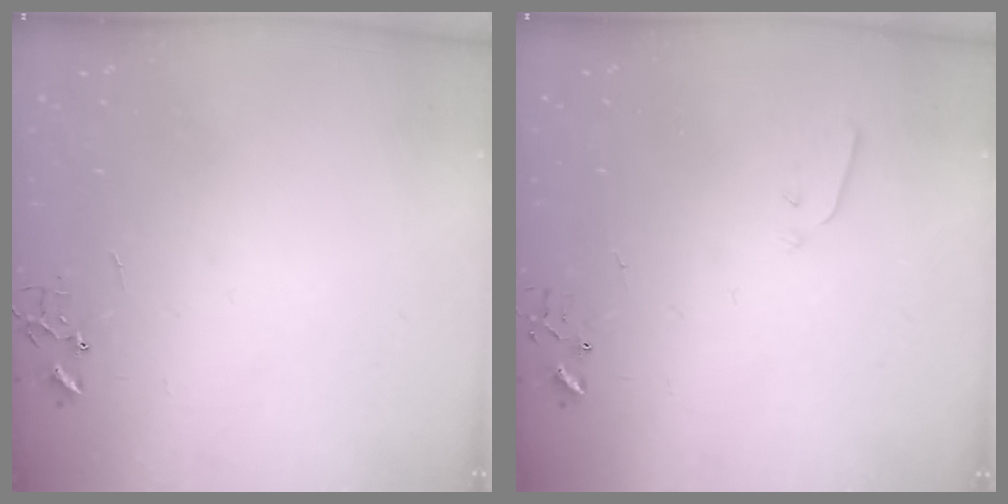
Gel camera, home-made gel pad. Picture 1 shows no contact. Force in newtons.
{"total": 2.8, "press": 2.7, "slide": 0.4}